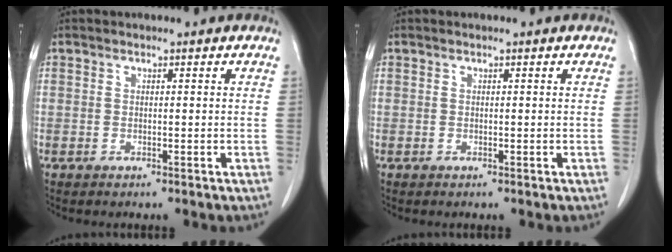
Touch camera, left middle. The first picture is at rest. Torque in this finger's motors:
{"motor_torque": [0.59, -0.59, 0.01, 0.00]}